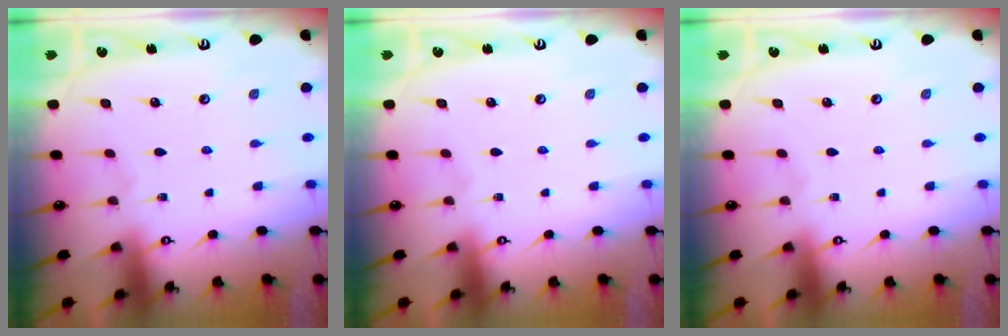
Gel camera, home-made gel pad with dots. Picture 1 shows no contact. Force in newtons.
{"total": 0.0}
{"total": 0.0}